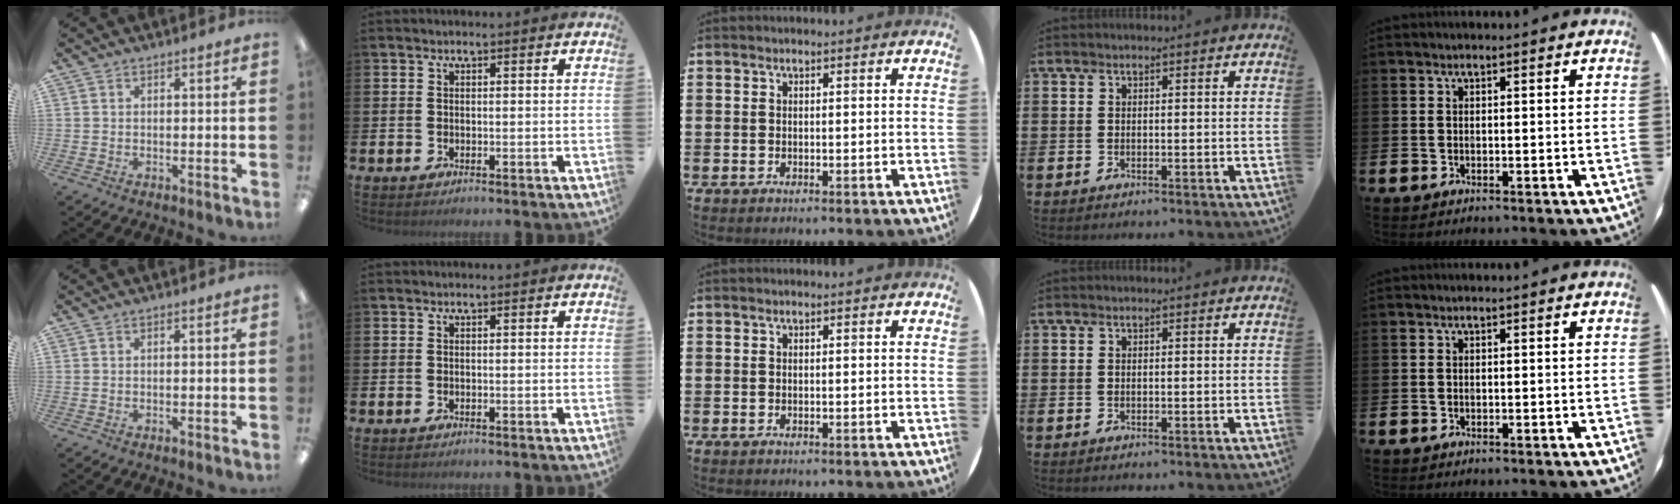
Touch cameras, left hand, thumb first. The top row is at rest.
{}